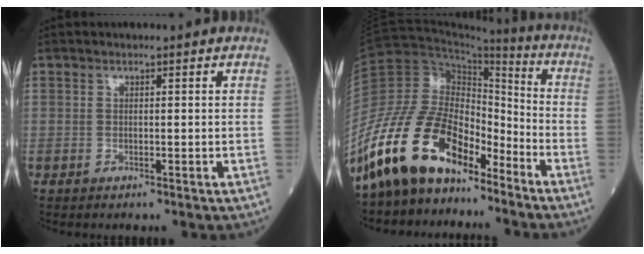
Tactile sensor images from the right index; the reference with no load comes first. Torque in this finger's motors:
{"motor_torque": [1.58, -0.56, 0.66, 0.17]}